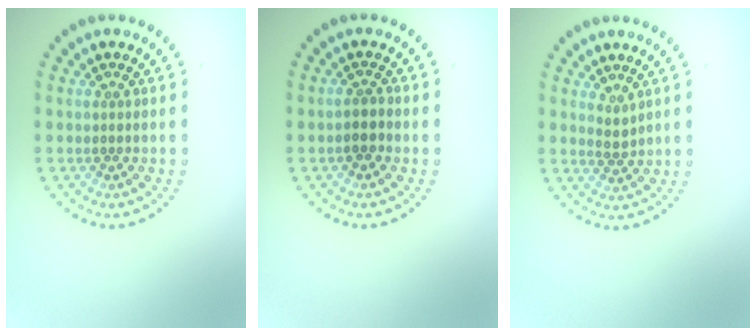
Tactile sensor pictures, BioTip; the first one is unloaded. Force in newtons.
{"total": 1.7, "press": 1.6, "slide": 0.6}
{"total": 1.0, "press": 0.8, "slide": 0.6}